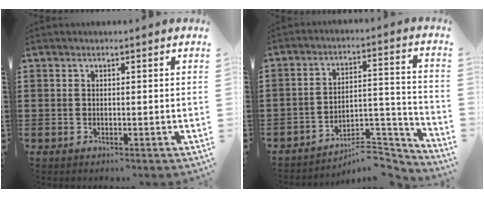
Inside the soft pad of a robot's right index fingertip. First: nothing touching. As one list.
[{"total": 7.1, "force": [-6.4, 1.9, 2.5], "torque": [-0.032, 0.018, -0.122]}]